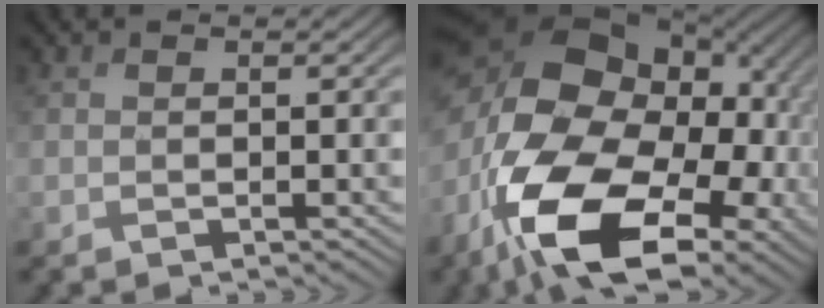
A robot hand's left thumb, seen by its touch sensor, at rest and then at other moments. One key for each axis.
{"total": 21.7, "fx": -6.0, "fy": 14.0, "fz": 15.5, "tx": -0.335, "ty": -0.024, "tz": -0.095}